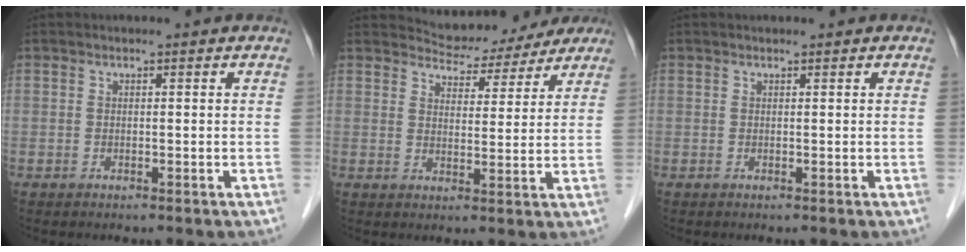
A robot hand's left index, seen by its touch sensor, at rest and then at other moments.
{"total": 9.4, "force": [8.7, 3.6, 0.8], "torque": [-0.002, 0.011, 0.103]}
{"total": 0.5, "force": [0.5, 0.2, 0.2], "torque": [-0.008, 0.005, 0.007]}